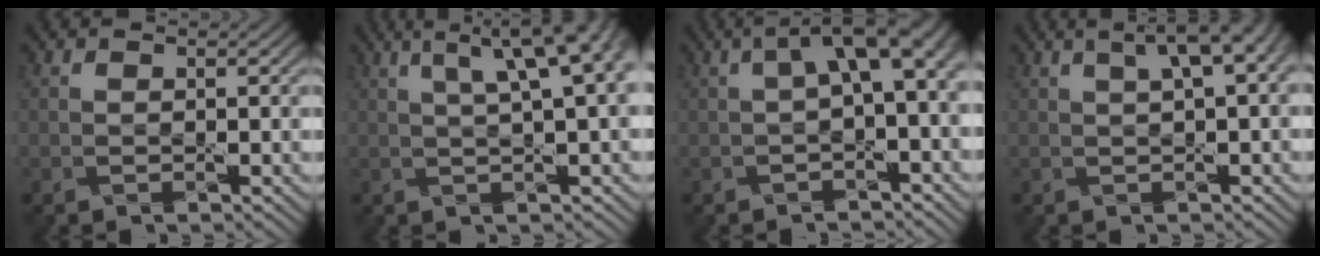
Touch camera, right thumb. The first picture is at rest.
{"total": 8.9, "force": [3.4, 2.3, 7.9], "torque": [-0.081, 0.039, 0.035]}
{"total": 5.6, "force": [0.9, 2.0, 5.1], "torque": [-0.079, 0.014, 0.010]}
{"total": 5.1, "force": [2.0, 1.1, 4.6], "torque": [-0.065, 0.024, 0.034]}